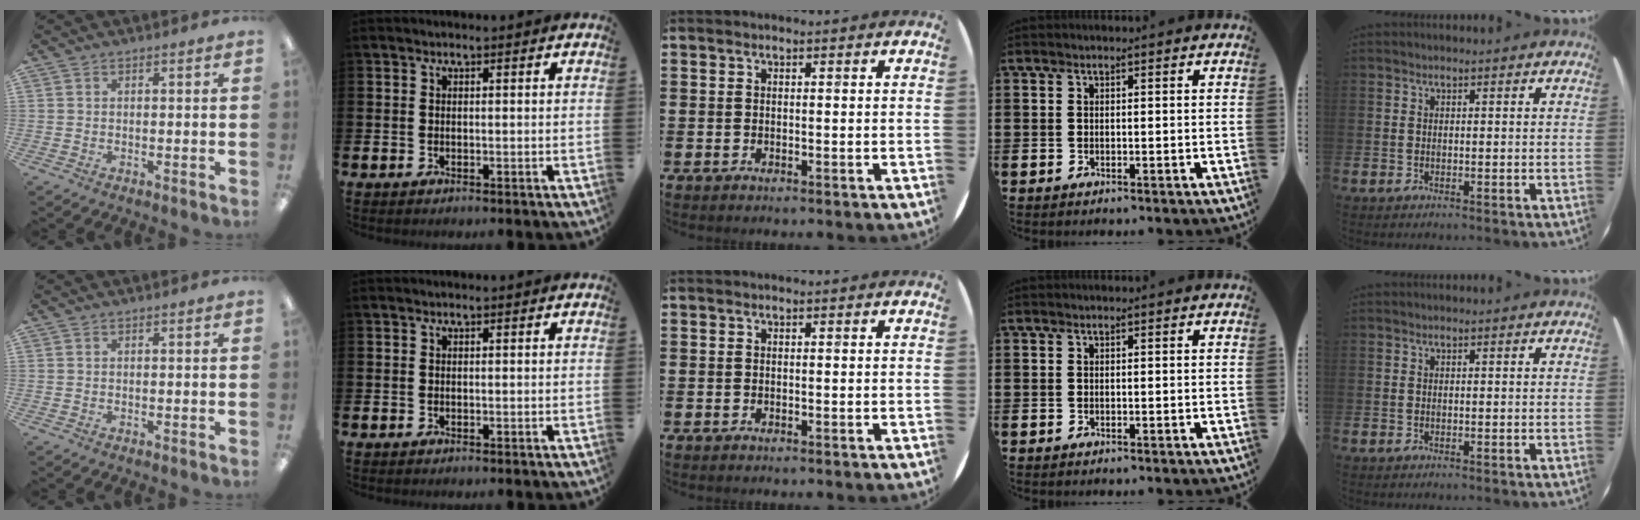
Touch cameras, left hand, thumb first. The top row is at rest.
{}